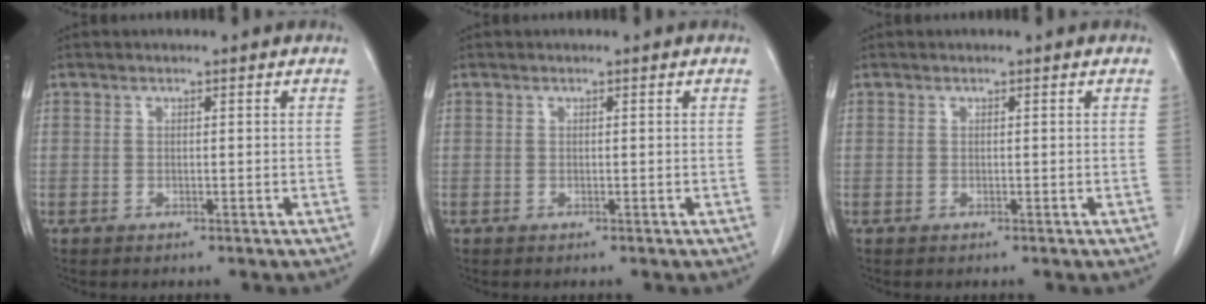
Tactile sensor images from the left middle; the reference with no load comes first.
{"total": 0.0}
{"total": 0.0}